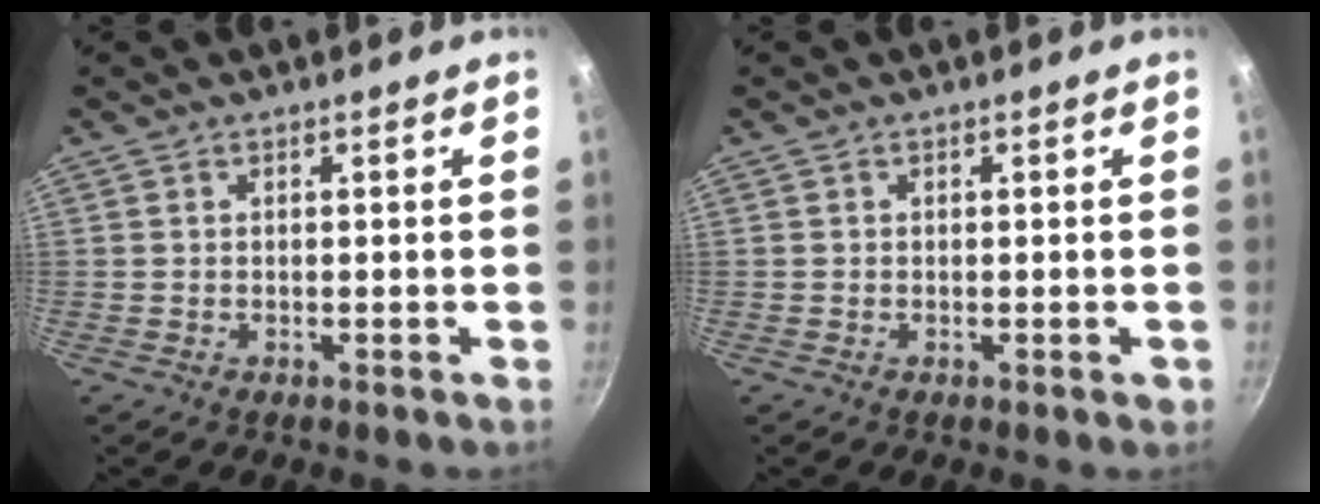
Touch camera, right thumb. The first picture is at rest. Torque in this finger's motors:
{"motor_torque": [0.24, 0.46, -0.43, 0.20, -0.01]}